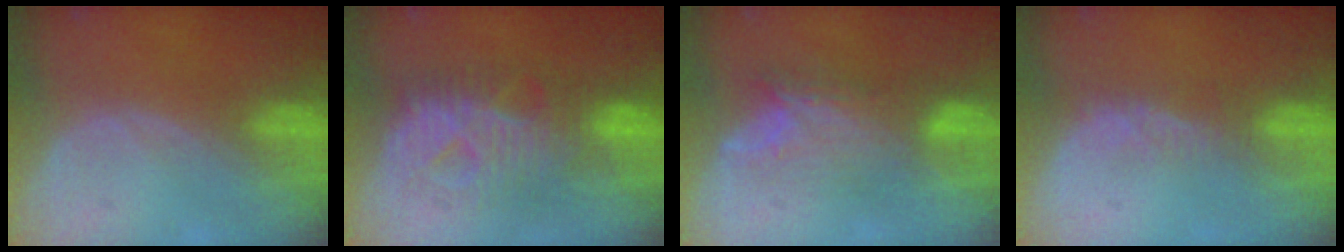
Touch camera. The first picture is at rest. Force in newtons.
{"total": 9.8, "press": 9.8, "slide": 0.6}
{"total": 7.3, "press": 7.1, "slide": 1.8}
{"total": 2.3, "press": 1.9, "slide": 1.4}